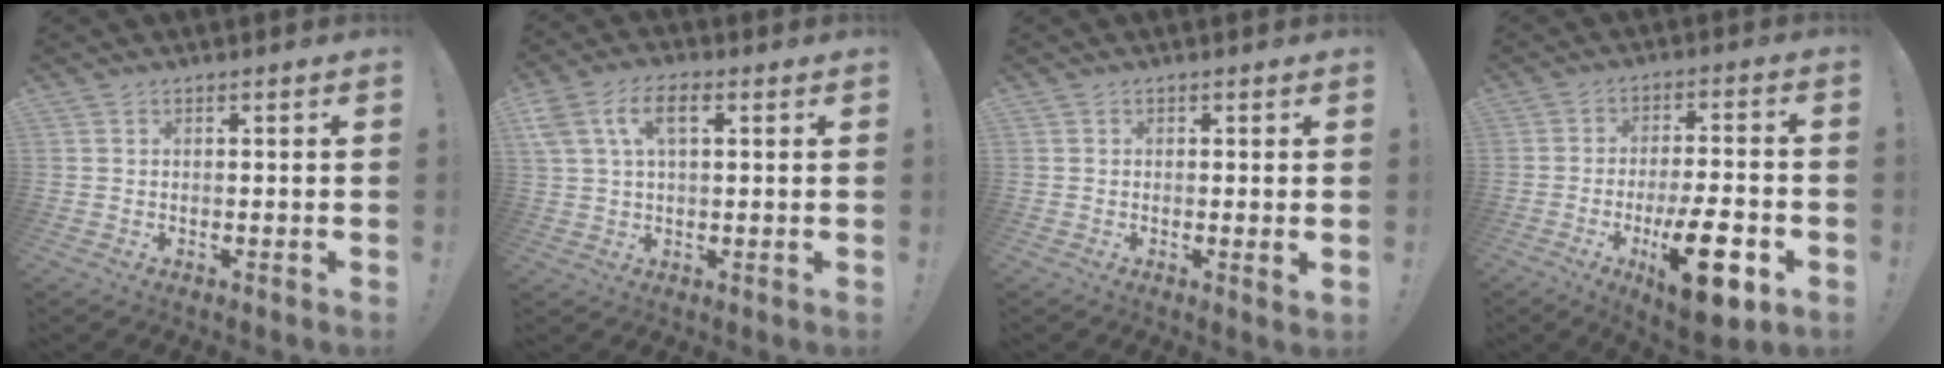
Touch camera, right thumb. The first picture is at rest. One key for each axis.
{"total": 9.1, "fx": 3.1, "fy": 5.1, "fz": 6.9, "tx": -0.134, "ty": 0.007, "tz": 0.056}
{"total": 1.7, "fx": 0.5, "fy": 0.0, "fz": 1.6, "tx": -0.014, "ty": -0.007, "tz": 0.006}
{"total": 15.8, "fx": -6.2, "fy": 4.8, "fz": 13.7, "tx": -0.205, "ty": 0.024, "tz": -0.093}